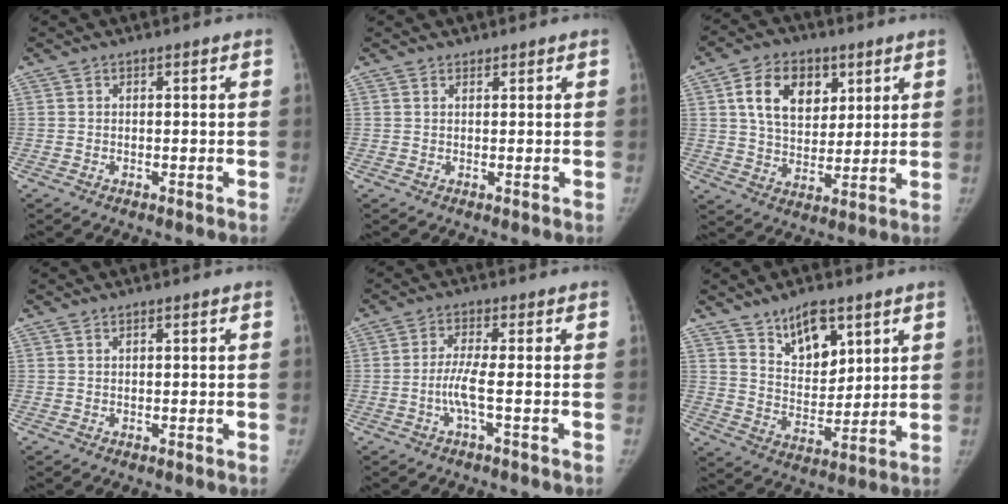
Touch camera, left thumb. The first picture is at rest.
{"total": 0.7, "force": [0.6, 0.4, 0.0], "torque": [0.004, -0.004, 0.007]}
{"total": 12.8, "force": [5.0, 8.8, 7.9], "torque": [-0.096, -0.016, 0.089]}
{"total": 0.0}
{"total": 3.9, "force": [-1.2, -0.3, 3.7], "torque": [-0.091, 0.006, -0.026]}
{"total": 10.6, "force": [6.6, 5.5, 6.2], "torque": [-0.072, -0.051, 0.123]}